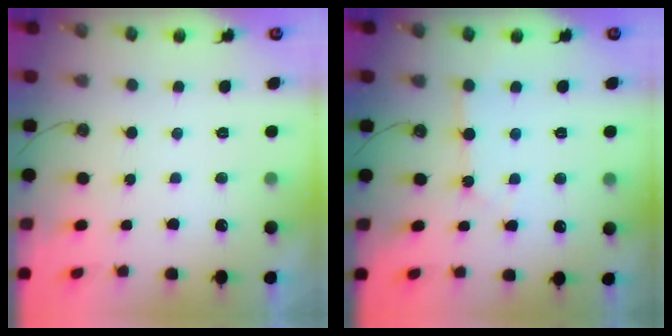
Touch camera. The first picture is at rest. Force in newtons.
{"total": 3.6, "press": 3.6, "slide": 0.5}